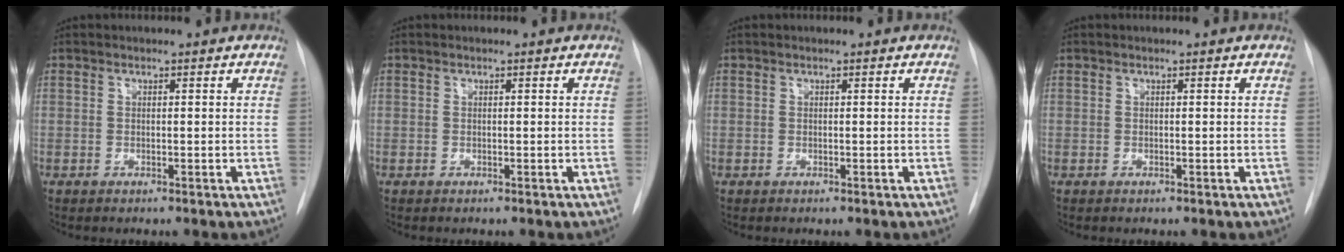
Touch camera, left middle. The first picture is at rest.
{"total": 0.0}
{"total": 0.0}
{"total": 0.0}